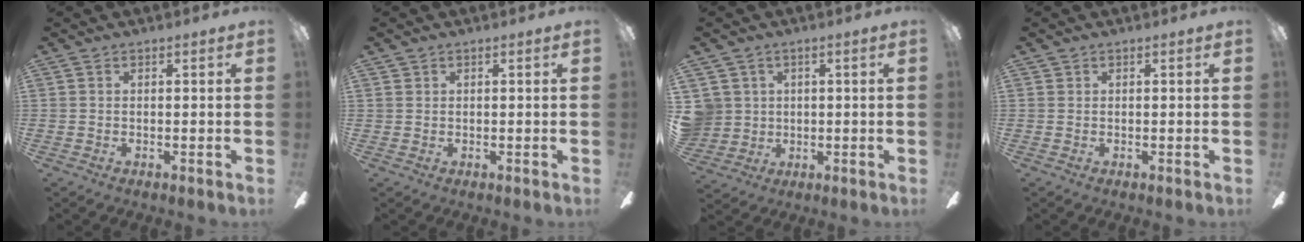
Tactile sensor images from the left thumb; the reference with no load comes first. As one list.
[{"total": 0.6, "force": [0.3, 0.5, -0.1], "torque": [0.002, 0.003, 0.006]}, {"total": 6.4, "force": [1.5, 6.2, 0.6], "torque": [-0.034, 0.003, 0.030]}, {"total": 0.0}]